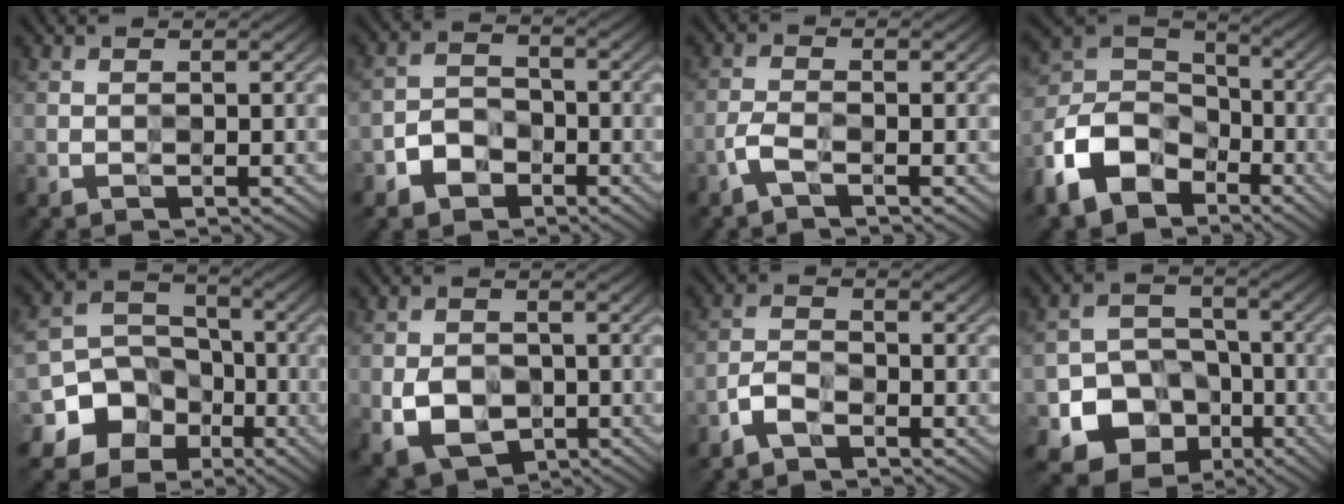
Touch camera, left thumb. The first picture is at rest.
{"total": 4.6, "force": [-2.7, 3.1, 2.1], "torque": [-0.043, 0.003, -0.063]}
{"total": 2.6, "force": [-1.6, 0.6, 1.9], "torque": [-0.048, 0.005, -0.041]}
{"total": 12.1, "force": [-6.3, 7.9, 6.6], "torque": [-0.163, -0.018, -0.139]}
{"total": 12.0, "force": [-6.1, 9.9, 3.2], "torque": [-0.103, -0.032, -0.126]}
{"total": 6.3, "force": [-1.9, 4.5, 3.9], "torque": [-0.081, -0.015, -0.033]}
{"total": 3.2, "force": [-2.3, 1.2, 1.9], "torque": [-0.043, 0.004, -0.057]}
{"total": 11.4, "force": [-5.1, 9.2, 4.6], "torque": [-0.093, -0.028, -0.104]}